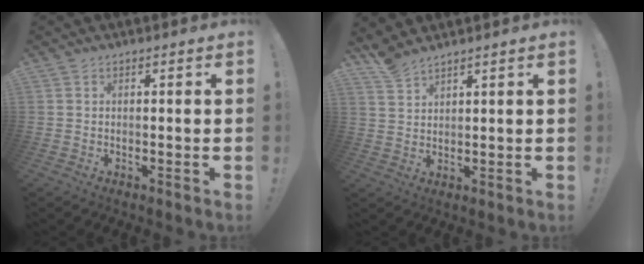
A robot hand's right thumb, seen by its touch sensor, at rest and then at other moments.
{"total": 4.8, "force": [4.4, 0.9, 1.8], "torque": [-0.038, -0.025, 0.083]}